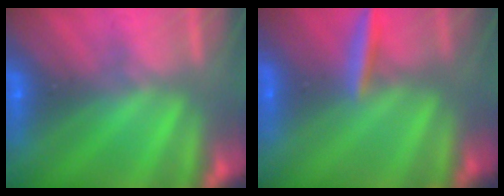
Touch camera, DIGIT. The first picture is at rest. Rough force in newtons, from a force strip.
{"total": 2.8}